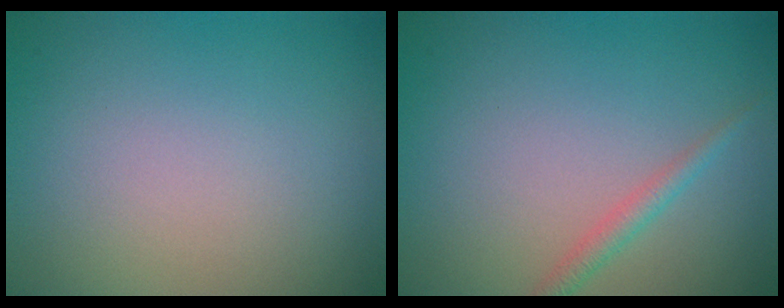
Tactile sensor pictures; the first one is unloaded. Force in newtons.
{"total": 1.4, "press": 1.4, "slide": 0.1}